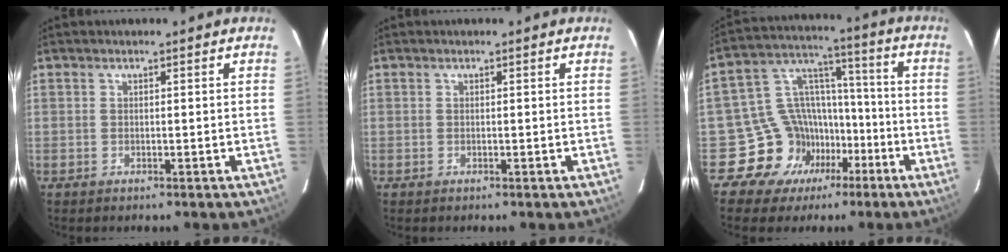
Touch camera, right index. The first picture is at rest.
{"total": 0.0}
{"total": 12.2, "force": [-5.2, 10.7, 2.6], "torque": [-0.039, 0.071, -0.073]}